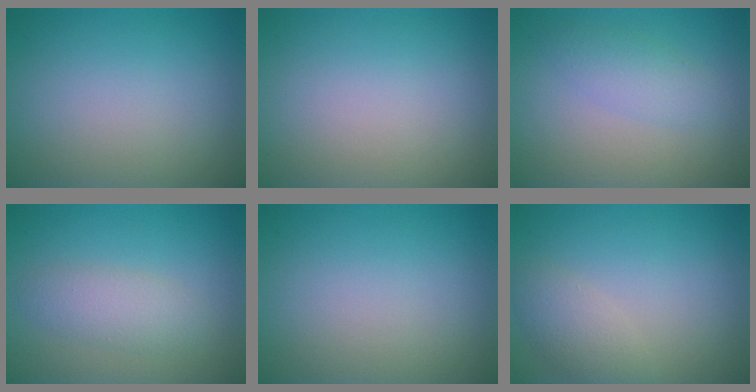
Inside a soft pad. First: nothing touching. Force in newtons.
{"total": 0.0}
{"total": 2.2, "press": 2.2, "slide": 0.1}
{"total": 2.6, "press": 2.6, "slide": 0.1}
{"total": 0.0}
{"total": 2.4, "press": 2.4, "slide": 0.2}